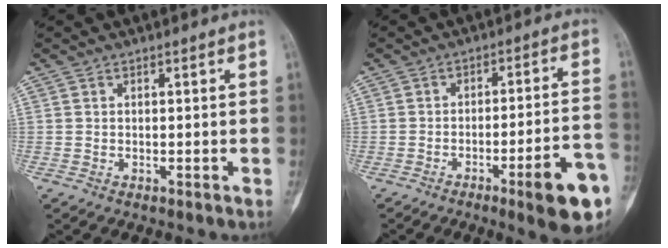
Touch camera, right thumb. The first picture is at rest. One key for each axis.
{"total": 13.0, "fx": -6.0, "fy": 2.0, "fz": 11.3, "tx": -0.146, "ty": 0.023, "tz": -0.077}